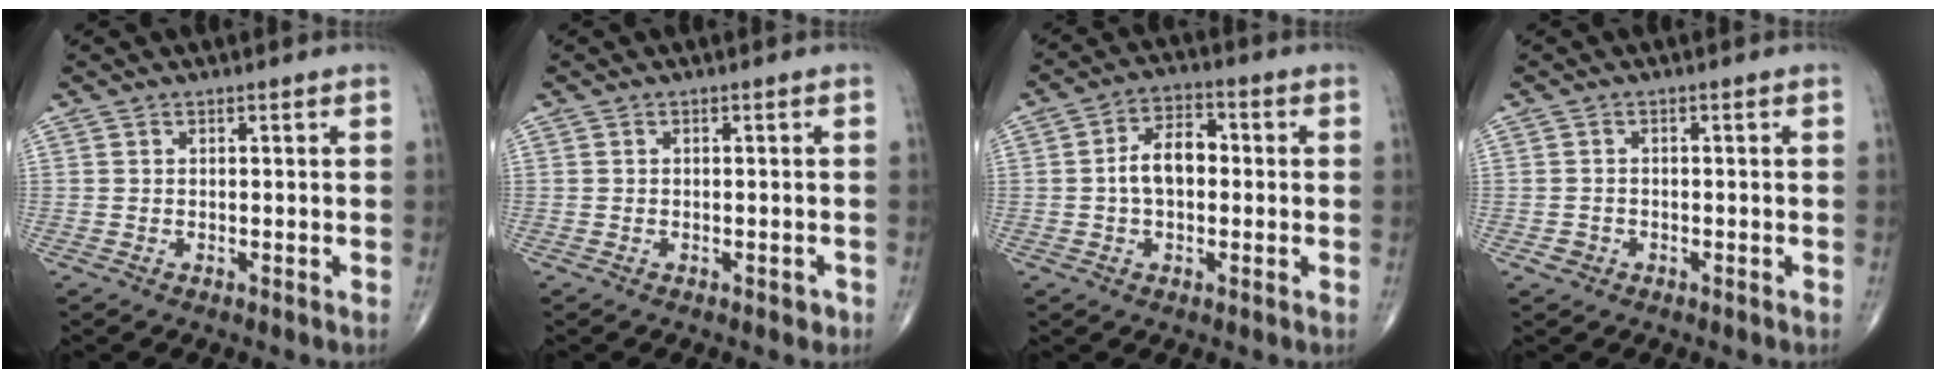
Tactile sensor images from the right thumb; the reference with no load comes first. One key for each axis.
{"total": 1.0, "fx": -0.6, "fy": 0.6, "fz": 0.6, "tx": -0.004, "ty": 0.001, "tz": -0.008}
{"total": 7.6, "fx": -0.1, "fy": 4.7, "fz": 6.0, "tx": -0.096, "ty": 0.024, "tz": -0.011}
{"total": 1.4, "fx": -0.7, "fy": 1.2, "fz": 0.3, "tx": -0.001, "ty": 0.007, "tz": -0.014}